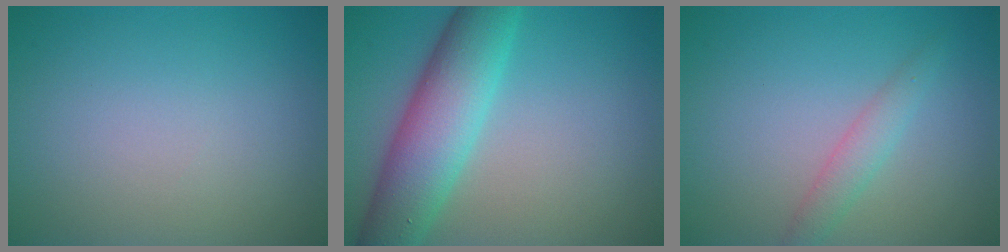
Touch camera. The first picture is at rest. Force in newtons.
{"total": 7.4, "press": 7.4, "slide": 0.1}
{"total": 1.9, "press": 1.9, "slide": 0.0}